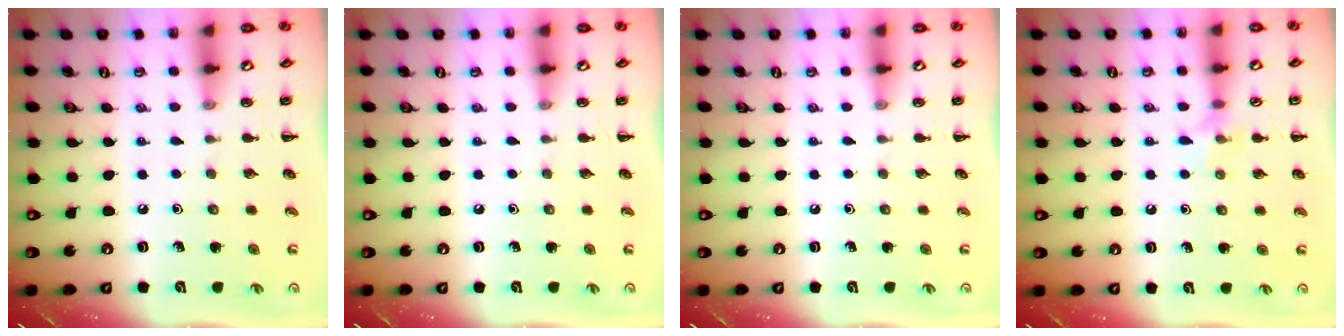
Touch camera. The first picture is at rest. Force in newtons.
{"total": 0.0}
{"total": 0.0}
{"total": 7.0, "press": 6.8, "slide": 1.7}